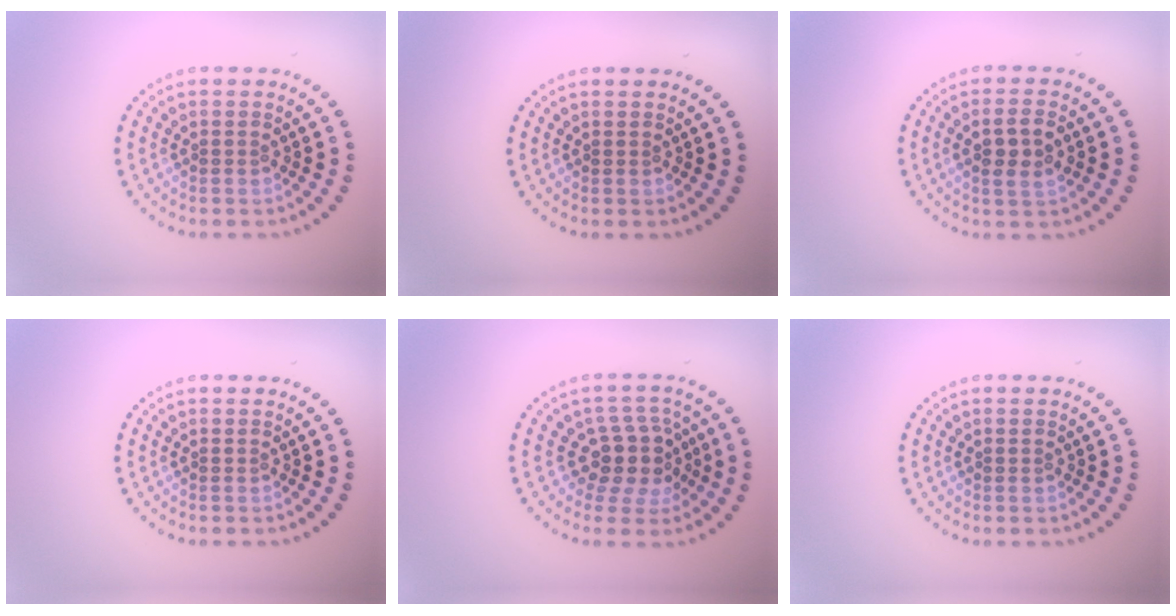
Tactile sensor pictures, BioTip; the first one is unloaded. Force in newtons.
{"total": 0.0}
{"total": 2.8, "press": 2.7, "slide": 0.6}
{"total": 0.0}
{"total": 3.8, "press": 3.1, "slide": 2.3}
{"total": 0.0}